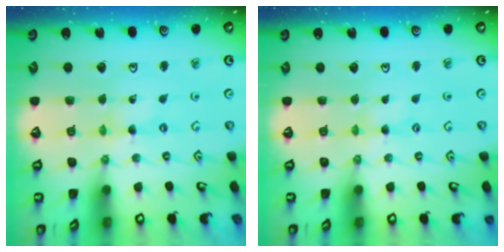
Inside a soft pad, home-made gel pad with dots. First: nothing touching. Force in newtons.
{"total": 2.5, "press": 2.5, "slide": 0.4}